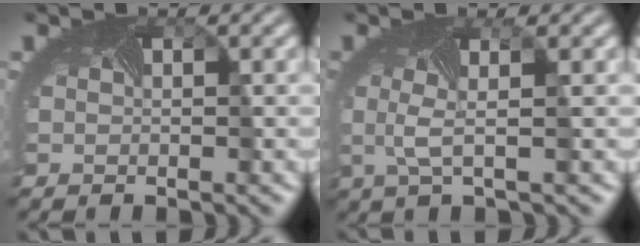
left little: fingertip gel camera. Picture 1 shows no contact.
{"total": 1.8, "force": [0.0, -0.2, 1.8], "torque": [-0.045, 0.001, -0.001]}